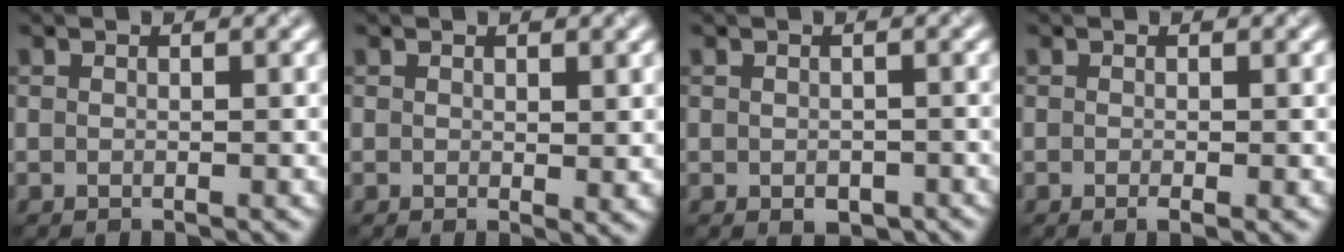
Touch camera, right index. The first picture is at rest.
{"total": 1.4, "force": [0.5, 0.6, 1.2], "torque": [-0.015, -0.006, 0.012]}
{"total": 1.5, "force": [-0.8, 1.1, 0.8], "torque": [-0.011, -0.003, -0.007]}
{"total": 0.8, "force": [-0.3, 0.1, 0.7], "torque": [-0.012, -0.004, -0.005]}